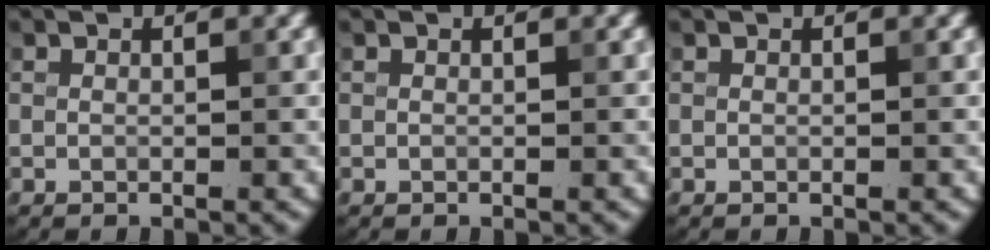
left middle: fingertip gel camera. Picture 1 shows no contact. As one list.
[{"total": 0.0}, {"total": 0.0}]